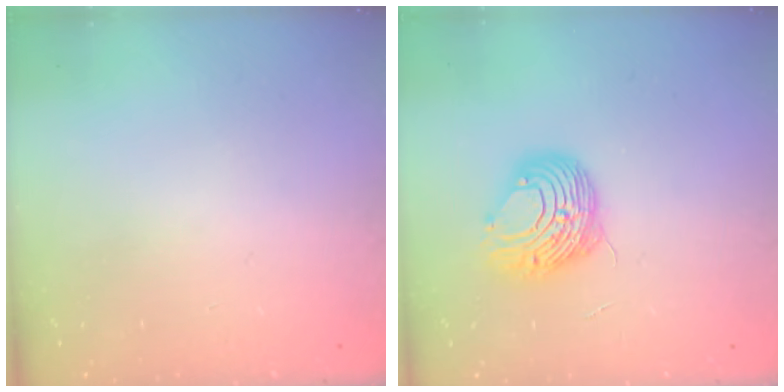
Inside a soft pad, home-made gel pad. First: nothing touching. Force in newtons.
{"total": 10.6, "press": 10.5, "slide": 1.0}